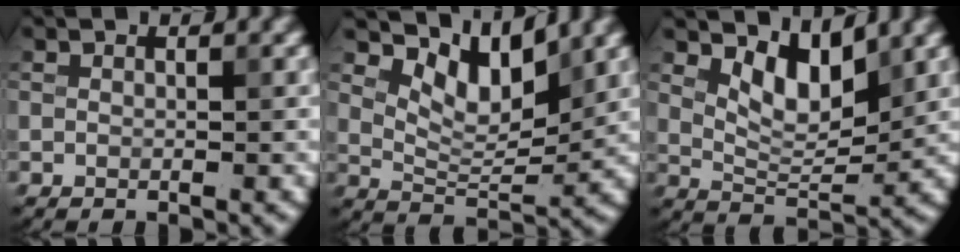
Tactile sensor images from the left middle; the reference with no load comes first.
{"total": 5.4, "force": [3.3, 2.3, 3.7], "torque": [-0.068, -0.010, 0.055]}
{"total": 4.5, "force": [2.3, 2.0, 3.3], "torque": [-0.062, -0.010, 0.041]}